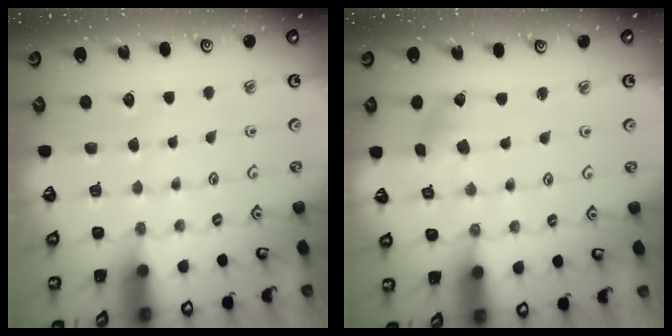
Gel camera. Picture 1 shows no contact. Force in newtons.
{"total": 2.6, "press": 2.6, "slide": 0.4}